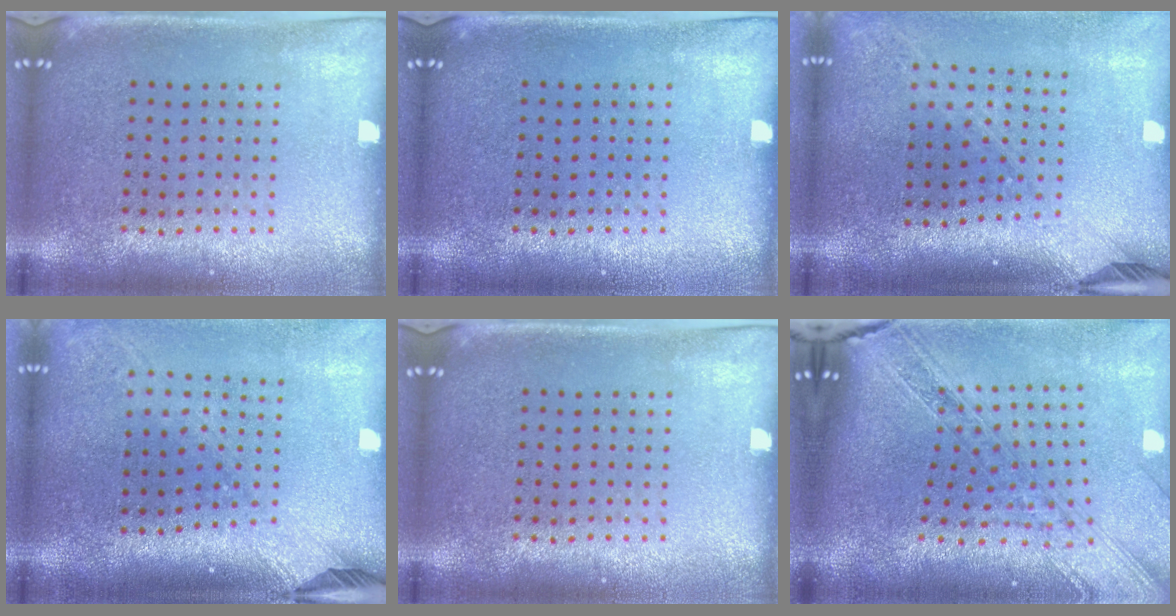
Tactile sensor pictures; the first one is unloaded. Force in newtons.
{"total": 0.0}
{"total": 2.2, "press": 1.6, "slide": 1.5}
{"total": 2.4, "press": 1.8, "slide": 1.6}
{"total": 0.0}
{"total": 2.8, "press": 2.3, "slide": 1.7}